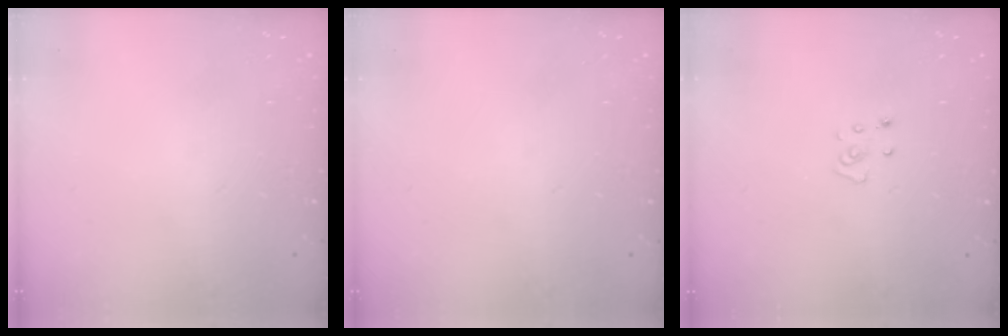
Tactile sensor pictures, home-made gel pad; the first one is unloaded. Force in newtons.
{"total": 0.0}
{"total": 2.8, "press": 2.8, "slide": 0.2}